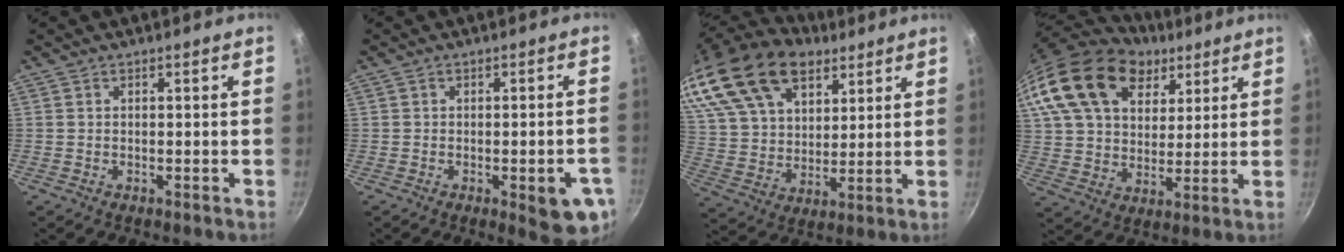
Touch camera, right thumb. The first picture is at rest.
{"total": 8.9, "force": [-2.8, 2.8, 7.9], "torque": [-0.070, 0.008, -0.031]}
{"total": 25.9, "force": [16.6, 14.4, 13.6], "torque": [-0.264, -0.021, 0.308]}
{"total": 23.7, "force": [12.5, 15.4, 12.9], "torque": [-0.232, -0.008, 0.225]}